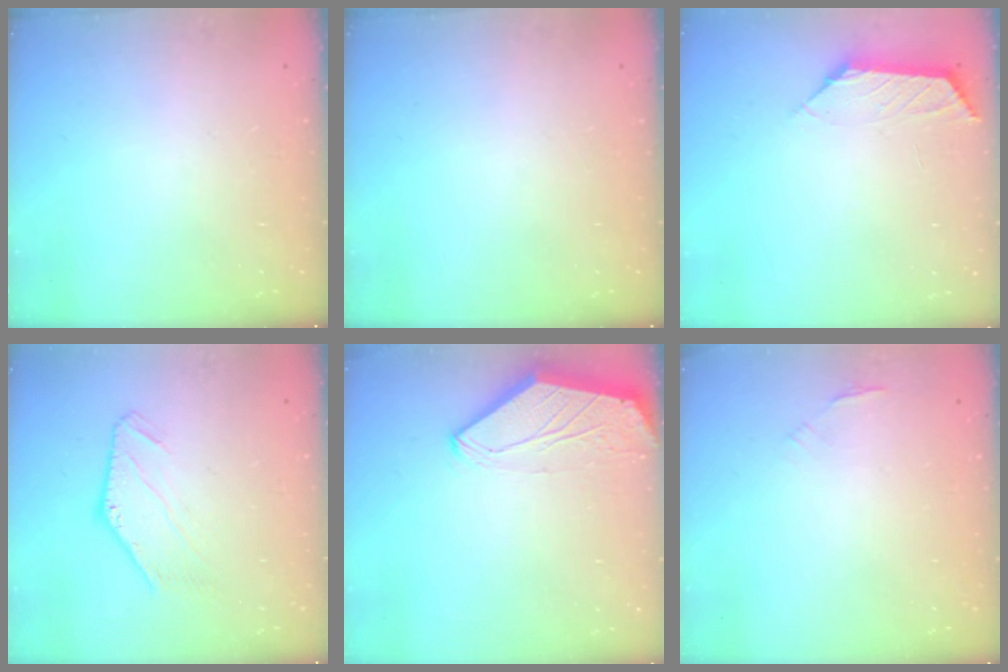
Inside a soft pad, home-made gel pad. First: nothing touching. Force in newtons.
{"total": 0.0}
{"total": 2.8, "press": 2.8, "slide": 0.3}
{"total": 1.0, "press": 1.0, "slide": 0.2}
{"total": 0.0}
{"total": 1.1, "press": 1.0, "slide": 0.5}